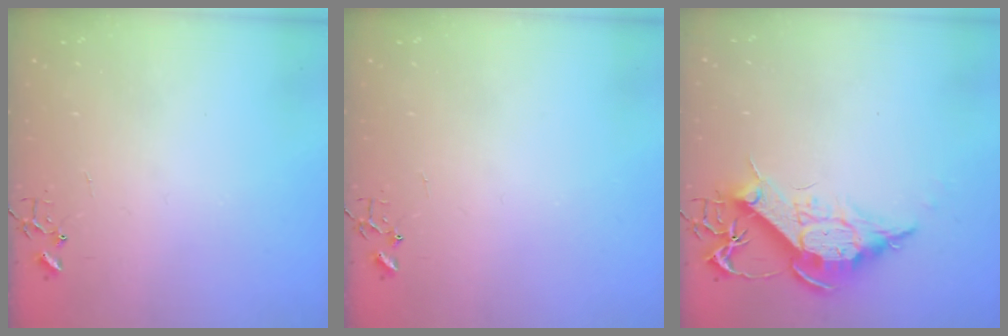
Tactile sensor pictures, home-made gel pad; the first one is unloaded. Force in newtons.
{"total": 0.0}
{"total": 12.6, "press": 12.6, "slide": 1.2}